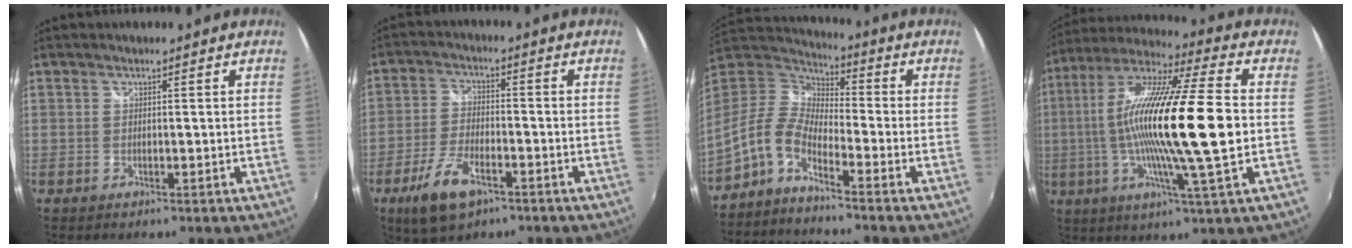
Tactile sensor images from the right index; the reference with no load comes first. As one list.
[{"total": 10.0, "force": [-5.7, 4.3, 7.0], "torque": [-0.160, -0.014, -0.105]}, {"total": 8.0, "force": [-5.0, 2.8, 5.6], "torque": [-0.112, 0.006, -0.113]}, {"total": 21.5, "force": [-1.0, 0.8, 21.5], "torque": [-0.381, -0.005, -0.031]}]